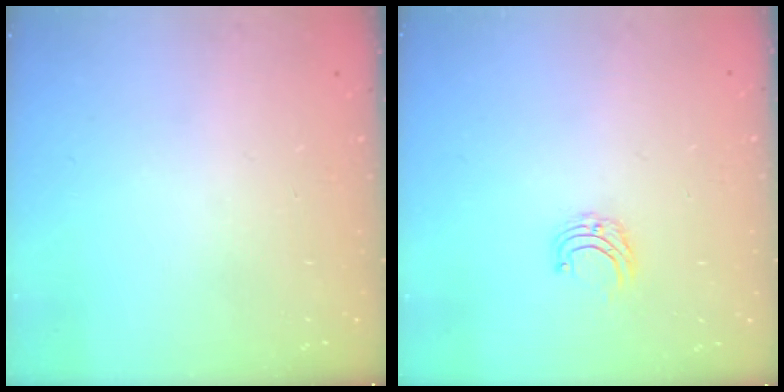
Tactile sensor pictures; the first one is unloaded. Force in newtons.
{"total": 4.9, "press": 4.8, "slide": 0.5}